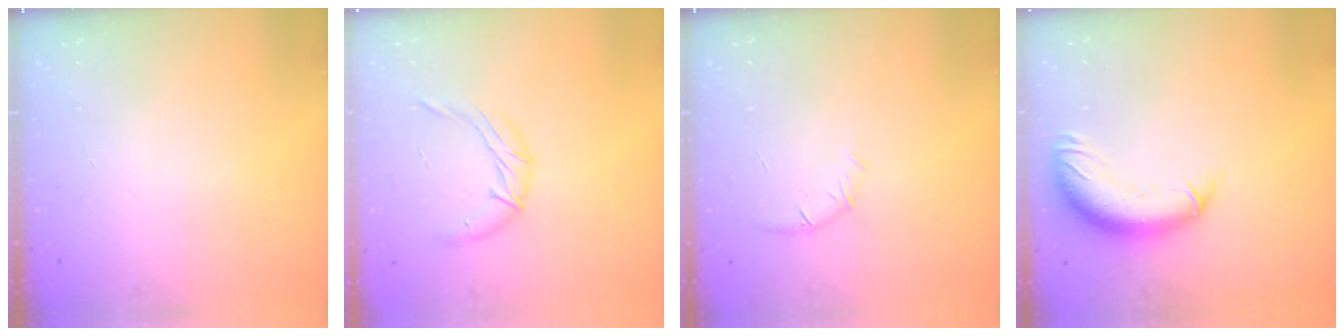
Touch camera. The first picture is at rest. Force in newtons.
{"total": 9.5, "press": 9.5, "slide": 0.7}
{"total": 6.3, "press": 6.1, "slide": 1.5}
{"total": 11.7, "press": 11.4, "slide": 2.8}